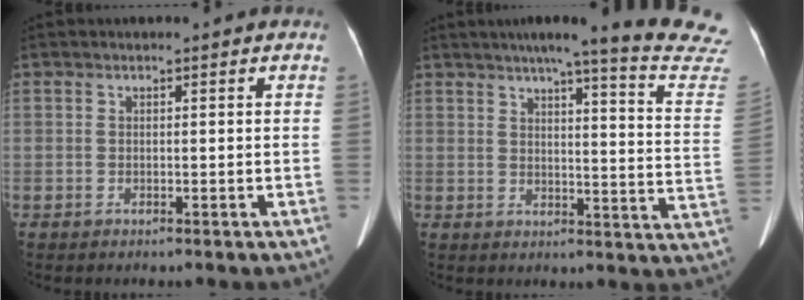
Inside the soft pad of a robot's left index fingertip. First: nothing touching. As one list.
[{"total": 22.2, "force": [19.7, -0.7, 10.2], "torque": [-0.132, -0.083, 0.222]}]